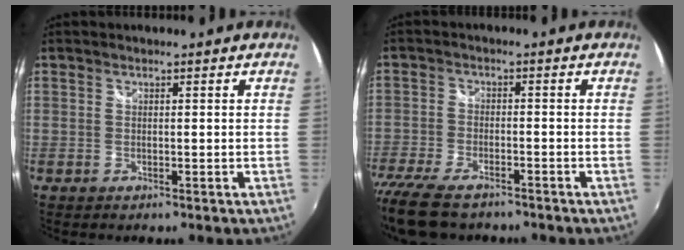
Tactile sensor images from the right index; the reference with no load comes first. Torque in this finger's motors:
{"motor_torque": [0.85, -0.95, 0.35, 0.10]}